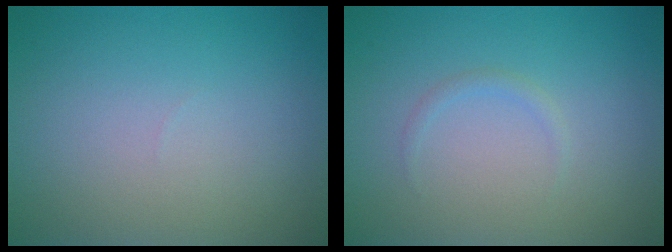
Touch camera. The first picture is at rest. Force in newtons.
{"total": 0.7, "press": 0.7, "slide": 0.1}